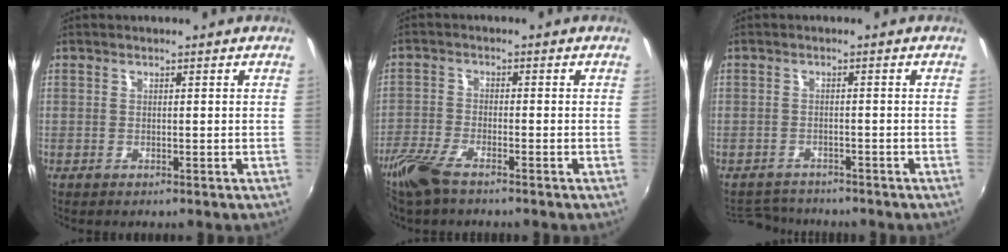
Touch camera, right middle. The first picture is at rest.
{"total": 6.8, "force": [-5.1, 1.8, 4.1], "torque": [-0.107, -0.014, -0.107]}
{"total": 5.5, "force": [-5.2, 1.8, 0.7], "torque": [-0.030, 0.000, -0.085]}